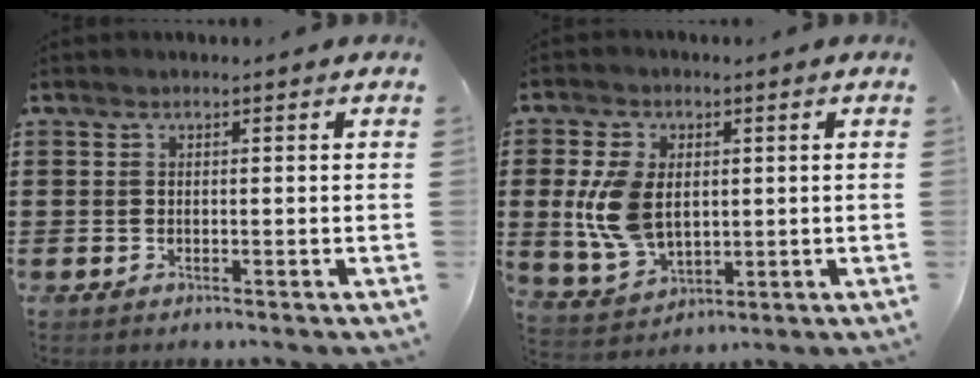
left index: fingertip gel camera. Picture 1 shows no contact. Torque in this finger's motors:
{"motor_torque": [0.99, -0.07, 0.69, 0.14]}